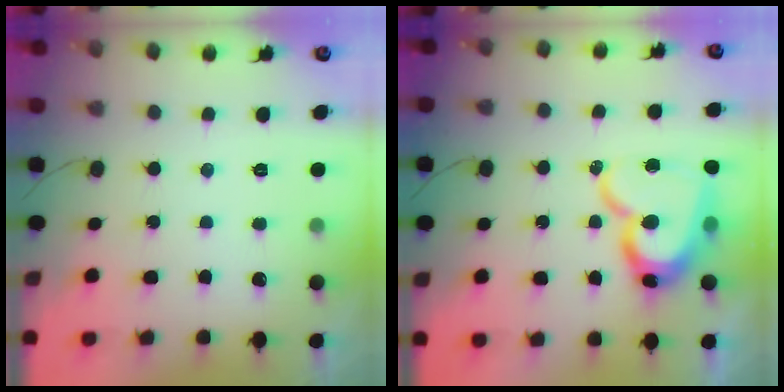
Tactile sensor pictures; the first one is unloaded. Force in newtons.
{"total": 16.1, "press": 16.0, "slide": 1.6}